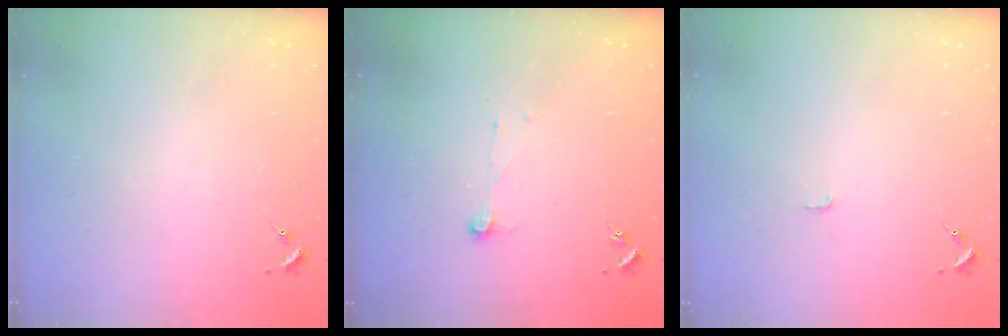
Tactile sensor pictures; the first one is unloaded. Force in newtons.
{"total": 4.1, "press": 4.1, "slide": 0.4}
{"total": 2.8, "press": 2.8, "slide": 0.3}